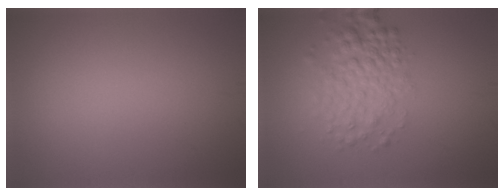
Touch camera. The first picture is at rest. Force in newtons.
{"total": 4.3, "press": 4.3, "slide": 0.1}